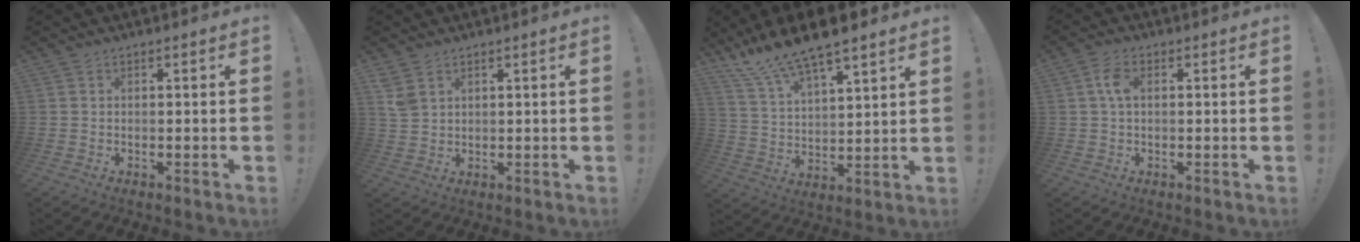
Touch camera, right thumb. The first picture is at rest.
{"total": 4.1, "force": [2.5, 2.5, 2.0], "torque": [-0.032, -0.010, 0.050]}
{"total": 12.9, "force": [11.1, 2.8, 6.0], "torque": [-0.129, -0.078, 0.200]}
{"total": 4.7, "force": [0.9, 2.6, 3.8], "torque": [-0.080, 0.007, 0.014]}